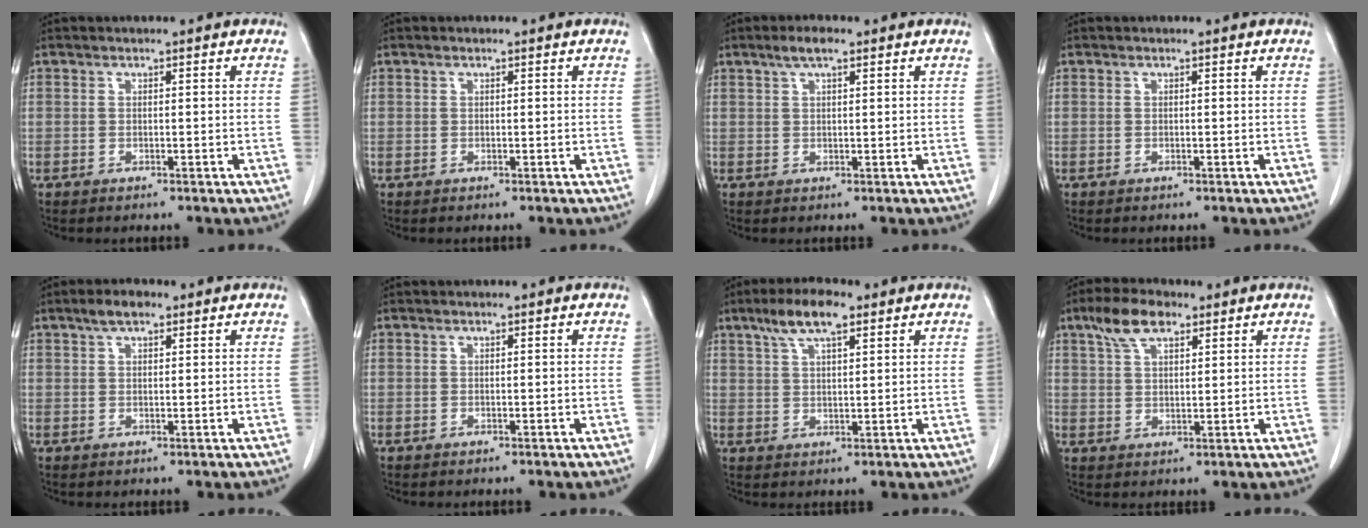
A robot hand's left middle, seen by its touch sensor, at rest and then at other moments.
{"total": 0.0}
{"total": 2.9, "force": [1.9, 0.7, 2.1], "torque": [-0.043, 0.009, 0.035]}
{"total": 0.0}
{"total": 3.2, "force": [2.1, 1.3, 2.0], "torque": [-0.040, 0.009, 0.037]}
{"total": 0.0}
{"total": 7.0, "force": [4.4, 1.7, 5.1], "torque": [-0.104, 0.014, 0.082]}
{"total": 6.5, "force": [4.1, 2.7, 4.3], "torque": [-0.087, 0.017, 0.078]}